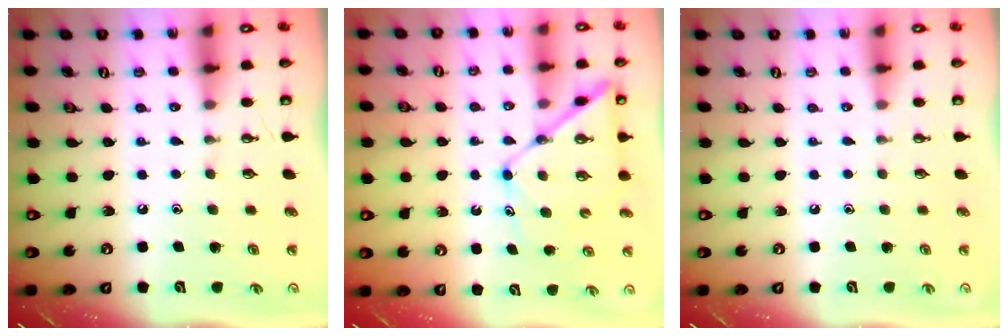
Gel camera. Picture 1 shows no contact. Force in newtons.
{"total": 11.2, "press": 11.1, "slide": 1.0}
{"total": 0.0}